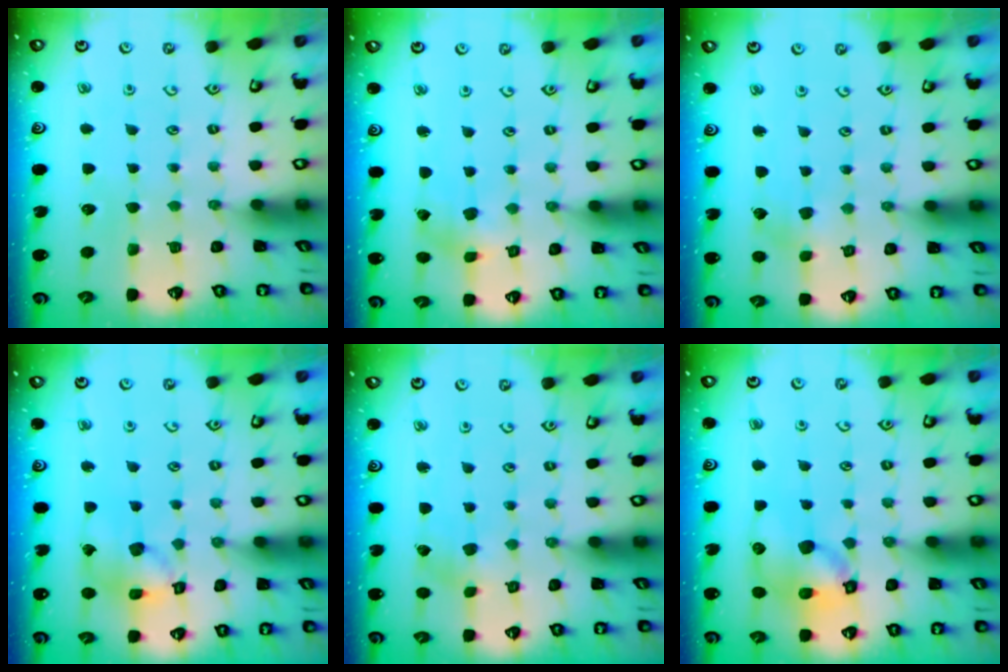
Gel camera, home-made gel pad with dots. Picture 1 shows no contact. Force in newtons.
{"total": 1.2, "press": 1.2, "slide": 0.2}
{"total": 2.1, "press": 2.1, "slide": 0.3}
{"total": 12.3, "press": 12.2, "slide": 1.6}
{"total": 2.0, "press": 2.0, "slide": 0.3}
{"total": 11.6, "press": 11.5, "slide": 1.5}